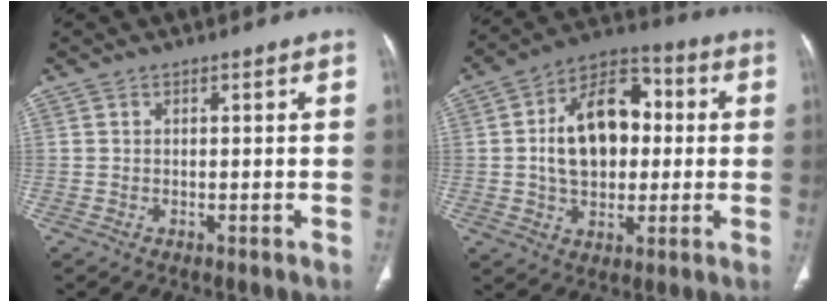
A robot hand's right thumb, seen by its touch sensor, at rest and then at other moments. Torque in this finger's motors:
{"motor_torque": [1.89, 2.88, 1.40, -0.15, 0.19]}